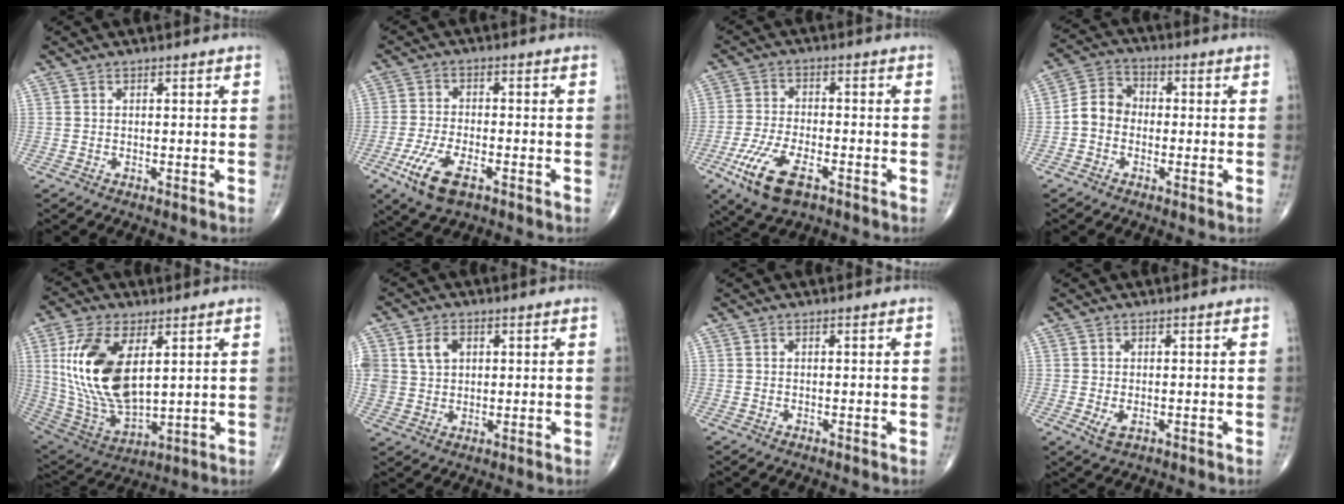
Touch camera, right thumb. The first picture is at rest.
{"total": 8.8, "force": [-4.5, 3.6, 6.6], "torque": [-0.142, 0.004, -0.080]}
{"total": 10.9, "force": [-5.5, 4.7, 8.1], "torque": [-0.168, 0.006, -0.099]}
{"total": 6.3, "force": [-1.4, 5.2, 3.3], "torque": [-0.042, 0.024, -0.041]}
{"total": 19.1, "force": [4.7, 9.7, 15.8], "torque": [-0.310, -0.026, 0.101]}
{"total": 6.9, "force": [2.3, 5.2, 3.8], "torque": [-0.061, -0.003, 0.049]}
{"total": 0.0}
{"total": 2.2, "force": [-0.5, 1.2, 1.7], "torque": [-0.030, -0.005, -0.005]}